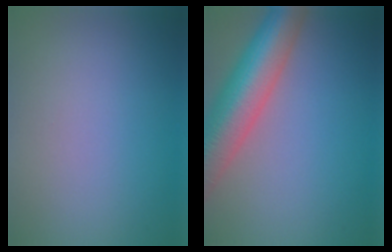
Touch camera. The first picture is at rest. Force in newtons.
{"total": 10.2, "press": 10.1, "slide": 0.6}